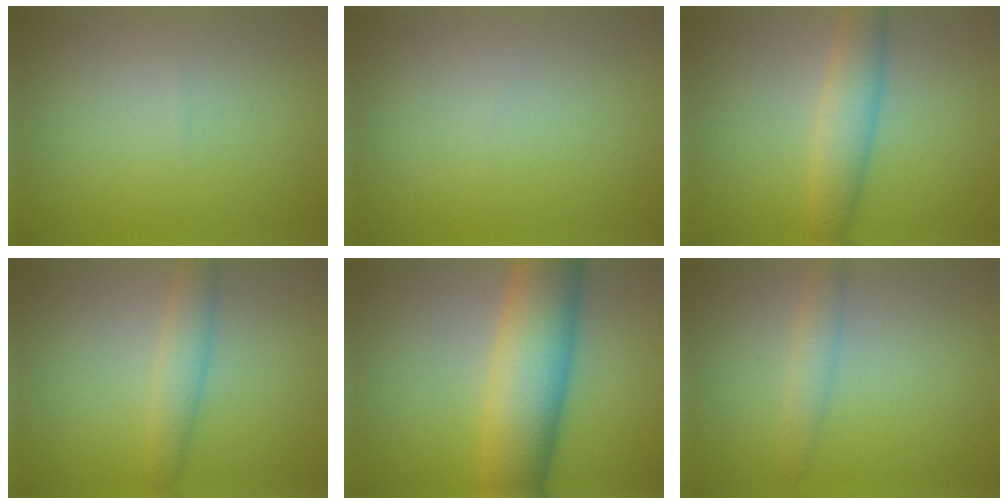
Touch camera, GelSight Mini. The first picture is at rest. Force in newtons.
{"total": 0.0}
{"total": 3.8, "press": 3.8, "slide": 0.2}
{"total": 2.6, "press": 2.6, "slide": 0.0}
{"total": 9.8, "press": 9.8, "slide": 0.2}
{"total": 1.8, "press": 1.8, "slide": 0.1}